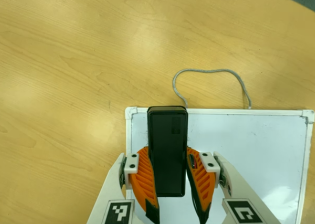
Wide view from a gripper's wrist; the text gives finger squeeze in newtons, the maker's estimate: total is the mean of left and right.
{"total": 11.8, "left": 9.8, "right": 13.8}